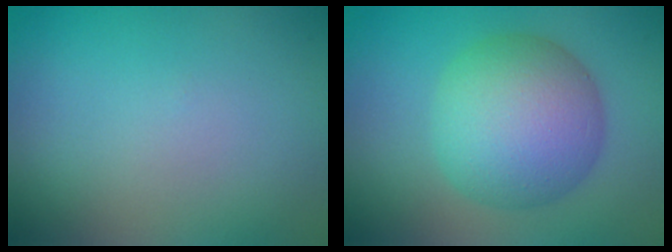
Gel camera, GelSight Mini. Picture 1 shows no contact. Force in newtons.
{"total": 8.1, "press": 8.1, "slide": 0.1}